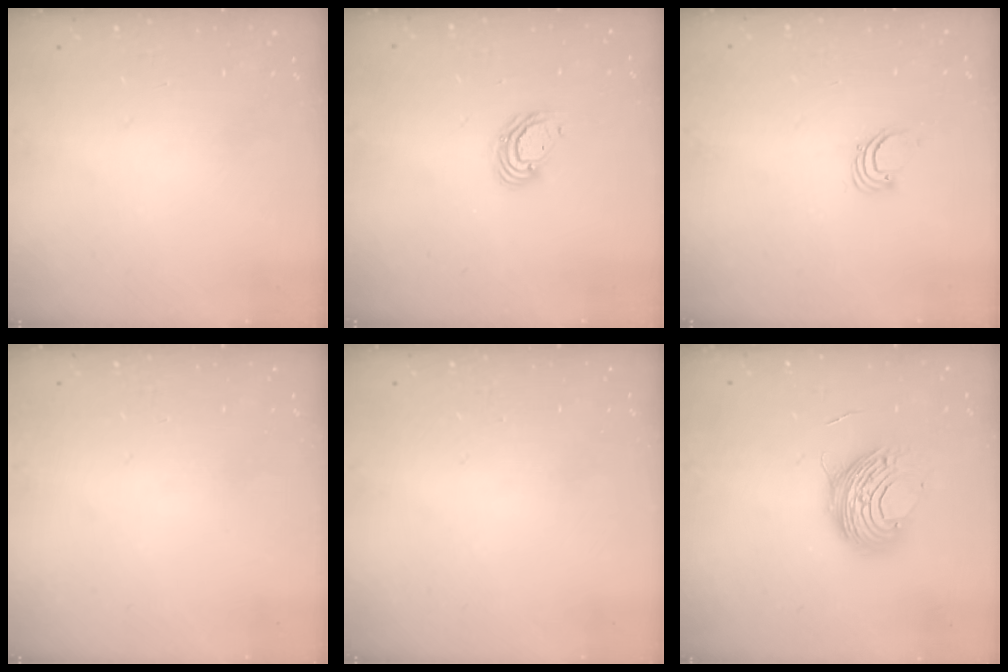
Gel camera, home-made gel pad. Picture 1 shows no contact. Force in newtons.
{"total": 6.3, "press": 6.3, "slide": 0.6}
{"total": 2.2, "press": 2.2, "slide": 0.2}
{"total": 0.0}
{"total": 0.0}
{"total": 11.0, "press": 11.0, "slide": 0.6}